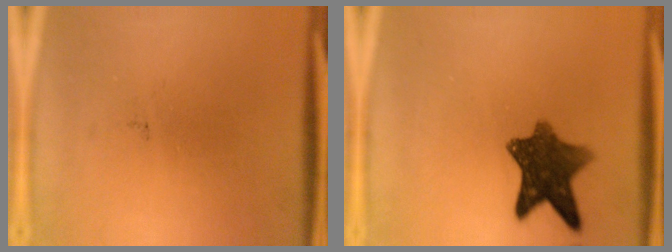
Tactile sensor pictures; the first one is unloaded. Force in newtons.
{"total": 9.3}